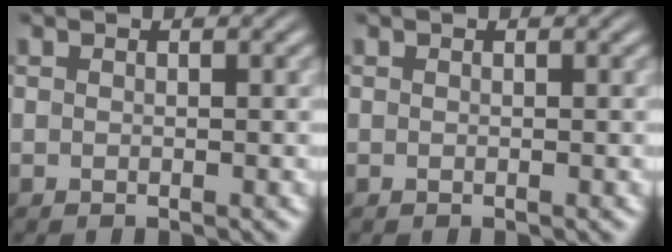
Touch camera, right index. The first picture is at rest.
{"total": 0.0}